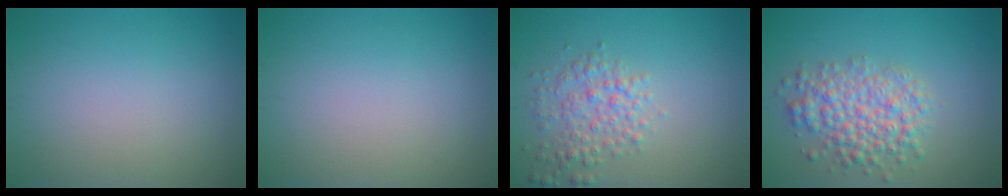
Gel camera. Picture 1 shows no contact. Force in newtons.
{"total": 0.0}
{"total": 3.1, "press": 3.1, "slide": 0.1}
{"total": 4.9, "press": 4.9, "slide": 0.1}